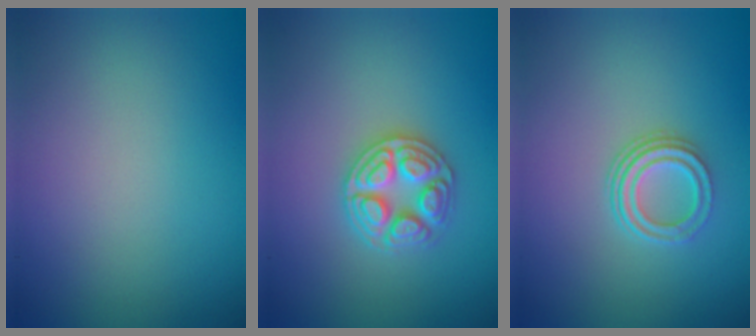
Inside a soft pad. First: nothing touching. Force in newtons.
{"total": 4.4, "press": 4.4, "slide": 0.5}
{"total": 2.9, "press": 2.2, "slide": 1.9}